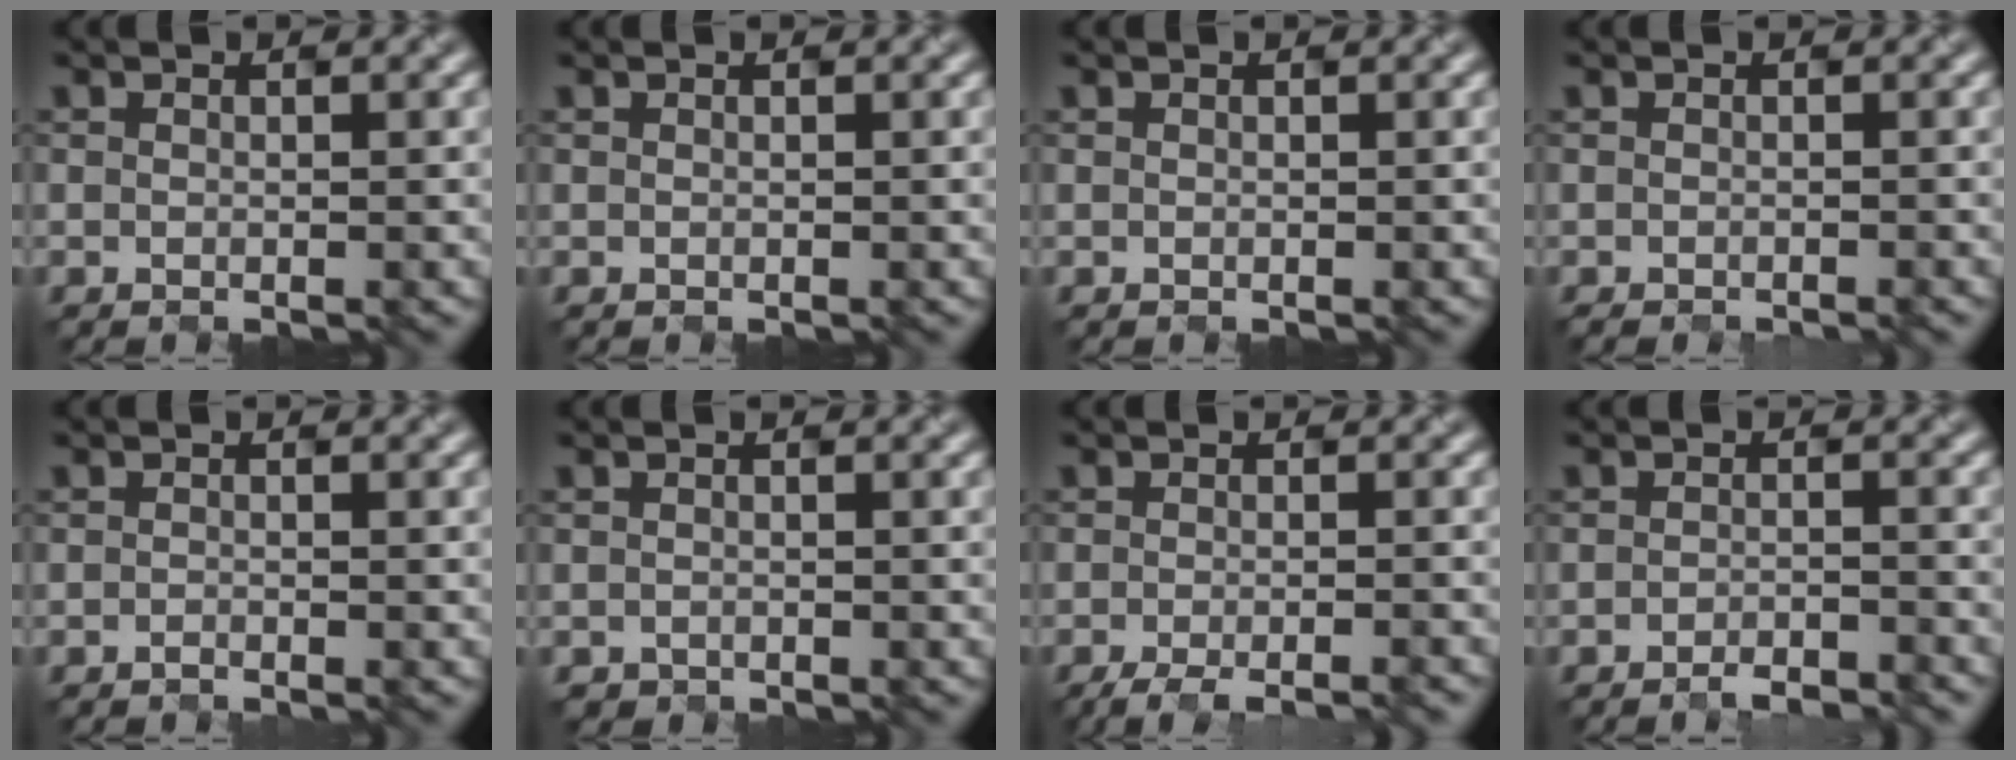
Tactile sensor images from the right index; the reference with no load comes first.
{"total": 0.0}
{"total": 0.0}
{"total": 0.5, "force": [-0.3, 0.2, 0.4], "torque": [0.005, 0.006, -0.006]}
{"total": 0.6, "force": [-0.6, -0.1, 0.1], "torque": [-0.004, 0.003, -0.010]}
{"total": 0.5, "force": [-0.4, 0.0, -0.3], "torque": [0.005, 0.000, 0.001]}
{"total": 3.1, "force": [-1.9, 0.6, 2.4], "torque": [-0.022, -0.002, -0.027]}
{"total": 2.0, "force": [-1.8, 0.1, 0.7], "torque": [-0.011, -0.001, -0.032]}